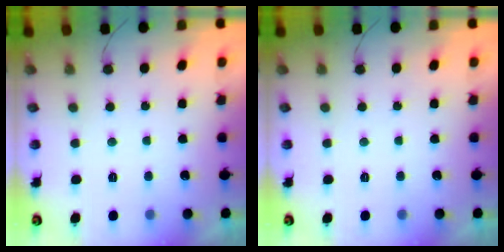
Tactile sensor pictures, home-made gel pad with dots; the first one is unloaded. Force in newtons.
{"total": 0.0}